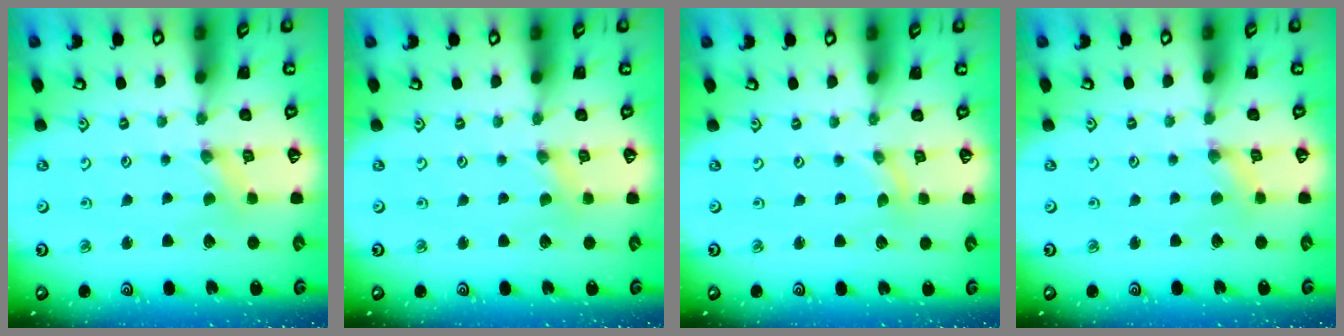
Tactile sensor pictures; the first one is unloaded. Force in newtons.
{"total": 0.6, "press": 0.6, "slide": 0.1}
{"total": 0.0}
{"total": 0.7, "press": 0.7, "slide": 0.2}